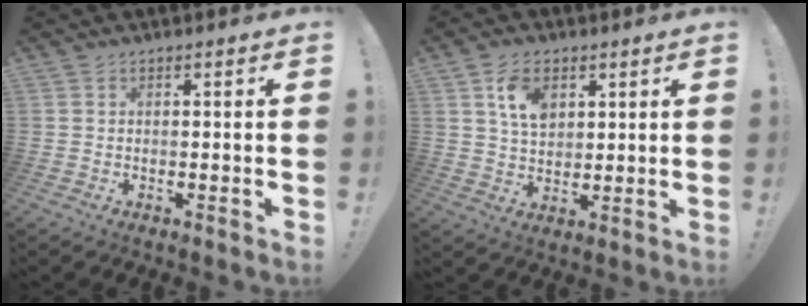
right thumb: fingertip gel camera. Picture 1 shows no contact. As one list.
[{"total": 8.7, "force": [3.8, 6.0, 5.1], "torque": [-0.073, -0.009, 0.070]}]